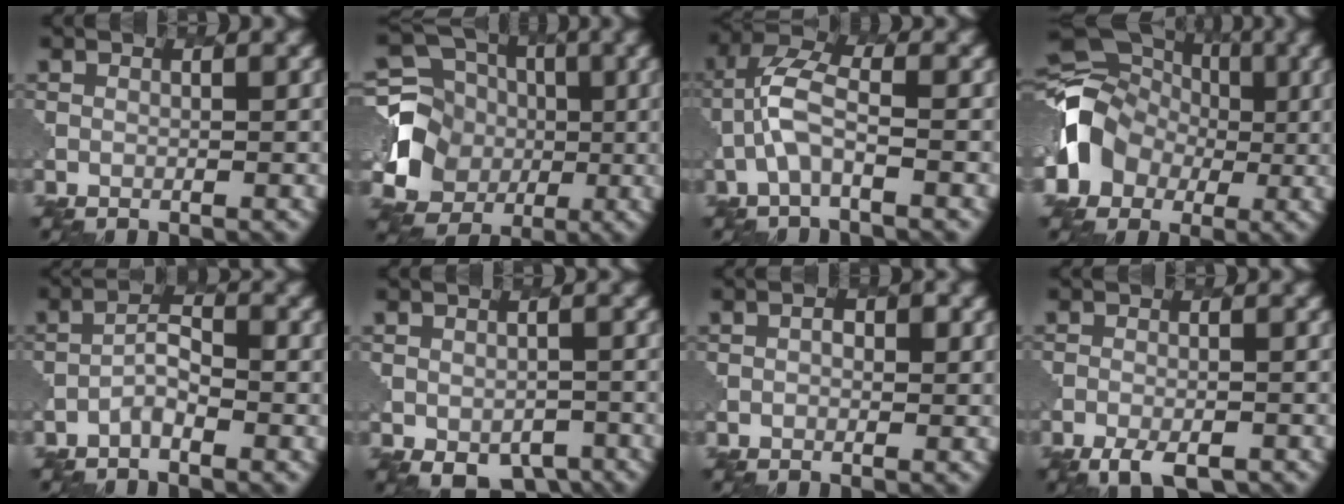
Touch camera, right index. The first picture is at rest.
{"total": 7.9, "force": [-0.4, 7.2, 3.2], "torque": [-0.071, -0.012, -0.013]}
{"total": 3.5, "force": [-1.2, 1.2, 3.0], "torque": [-0.071, 0.011, -0.031]}
{"total": 9.6, "force": [-1.1, 8.6, 4.2], "torque": [-0.066, -0.003, -0.050]}
{"total": 1.5, "force": [-1.2, 0.4, 0.9], "torque": [-0.020, 0.006, -0.026]}
{"total": 4.8, "force": [-2.5, 2.9, 2.8], "torque": [-0.033, -0.024, -0.022]}
{"total": 1.1, "force": [0.2, 0.9, 0.7], "torque": [0.000, 0.000, 0.004]}
{"total": 3.7, "force": [-2.7, 1.4, 2.1], "torque": [-0.039, -0.011, -0.043]}